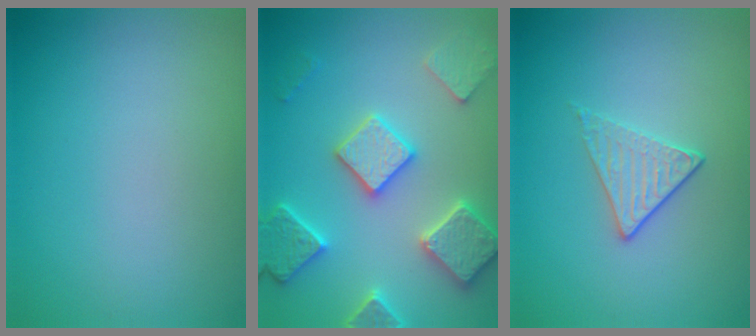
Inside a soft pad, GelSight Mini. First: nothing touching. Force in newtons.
{"total": 5.7, "press": 5.6, "slide": 1.3}
{"total": 1.7, "press": 1.4, "slide": 1.0}